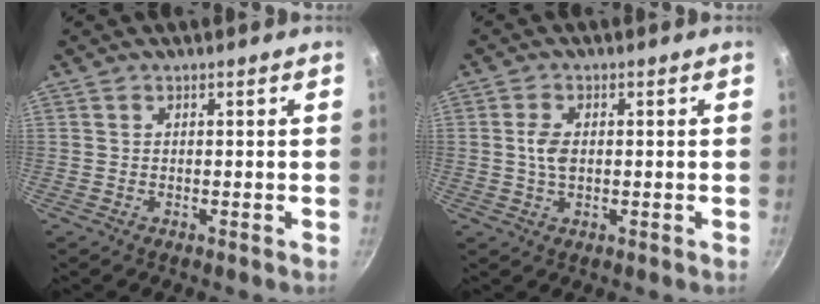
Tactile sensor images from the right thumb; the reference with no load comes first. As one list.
[{"total": 3.7, "force": [0.2, 2.2, 3.0], "torque": [-0.060, 0.001, 0.004]}]